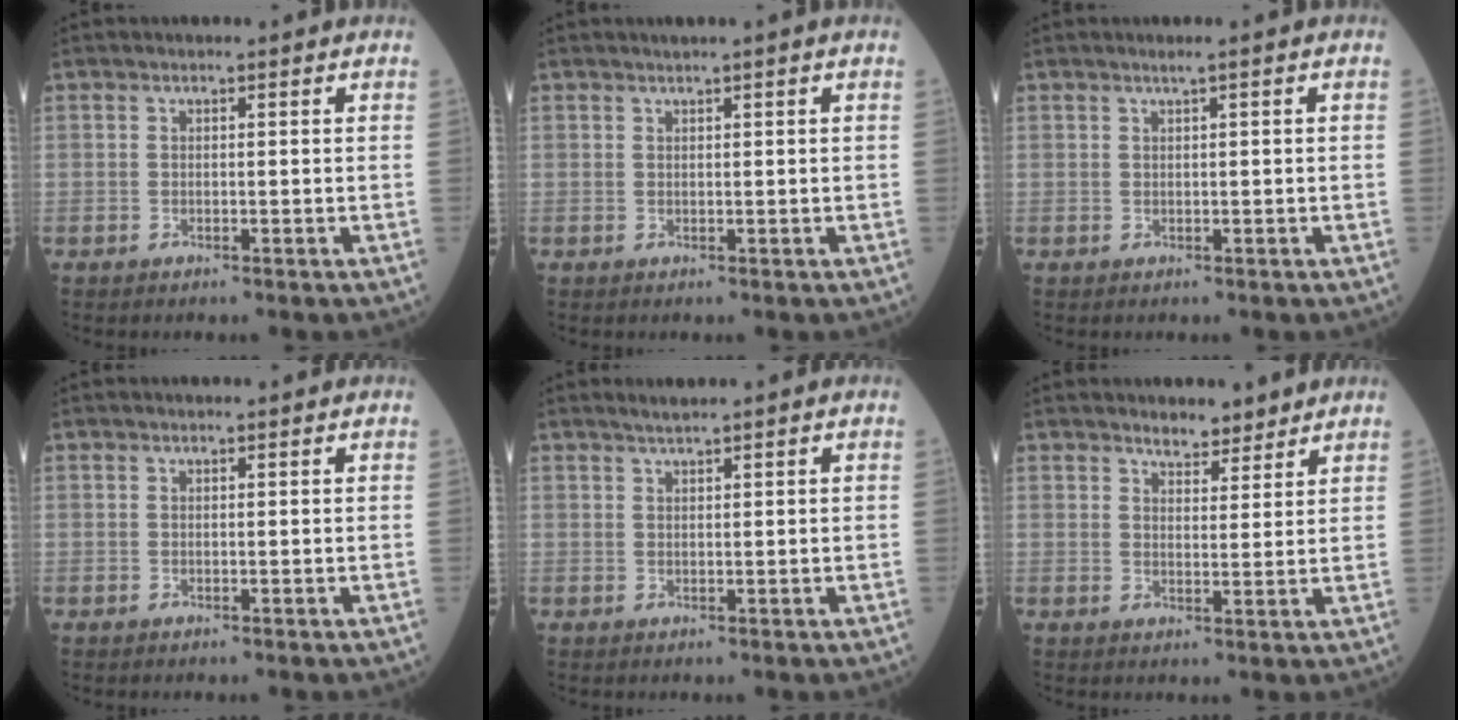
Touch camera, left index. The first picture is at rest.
{"total": 1.1, "force": [0.9, -0.4, 0.5], "torque": [-0.014, -0.001, 0.022]}
{"total": 0.8, "force": [0.5, -0.2, 0.6], "torque": [-0.017, -0.003, 0.015]}
{"total": 0.7, "force": [0.7, 0.1, 0.1], "torque": [-0.011, 0.003, 0.009]}
{"total": 1.5, "force": [1.4, -0.1, 0.5], "torque": [-0.010, 0.004, 0.029]}
{"total": 3.7, "force": [3.3, 1.4, 0.8], "torque": [-0.012, 0.002, 0.052]}